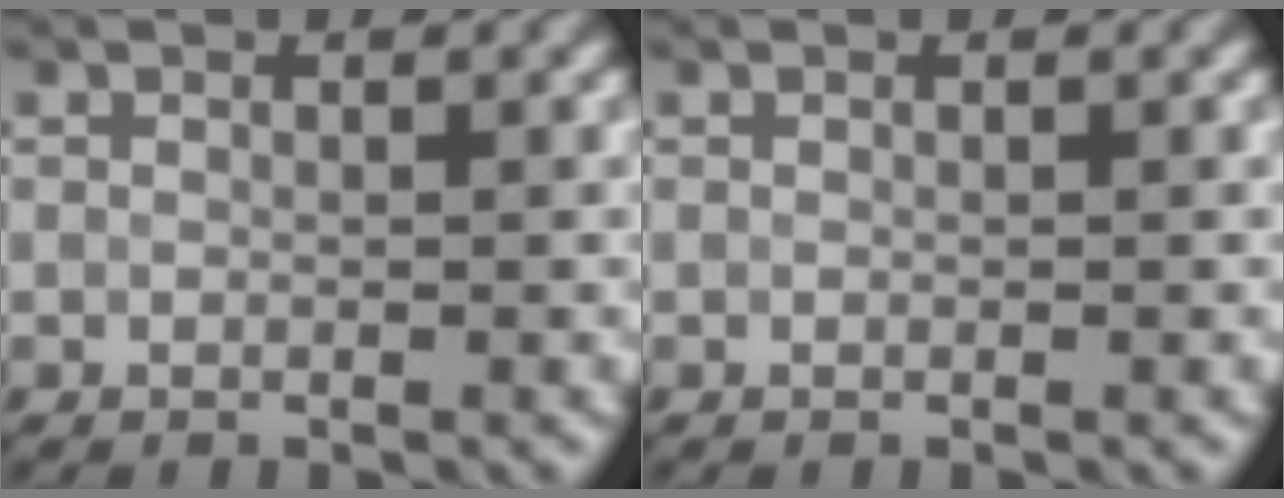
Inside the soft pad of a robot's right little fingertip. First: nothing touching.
{"total": 0.0}